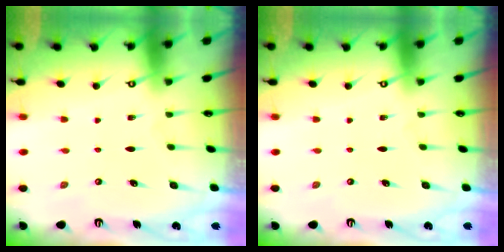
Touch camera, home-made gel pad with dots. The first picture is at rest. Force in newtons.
{"total": 0.0}